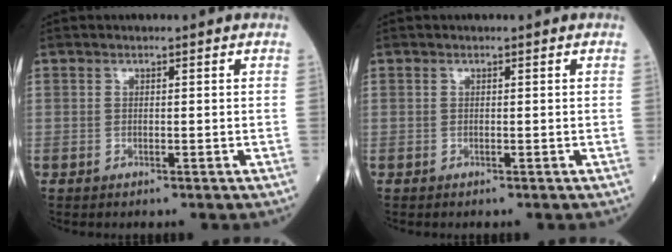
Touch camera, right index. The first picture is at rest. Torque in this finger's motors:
{"motor_torque": [0.08, 0.04, 0.04, 0.01]}